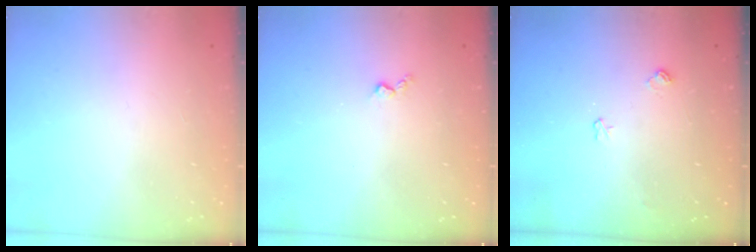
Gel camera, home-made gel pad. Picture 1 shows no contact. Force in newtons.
{"total": 2.9, "press": 2.9, "slide": 0.5}
{"total": 5.0, "press": 5.0, "slide": 0.8}